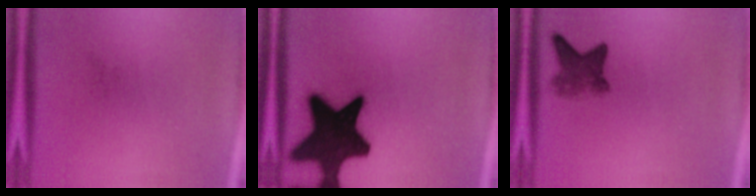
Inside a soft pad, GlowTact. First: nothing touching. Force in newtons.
{"total": 20.0}
{"total": 4.2}